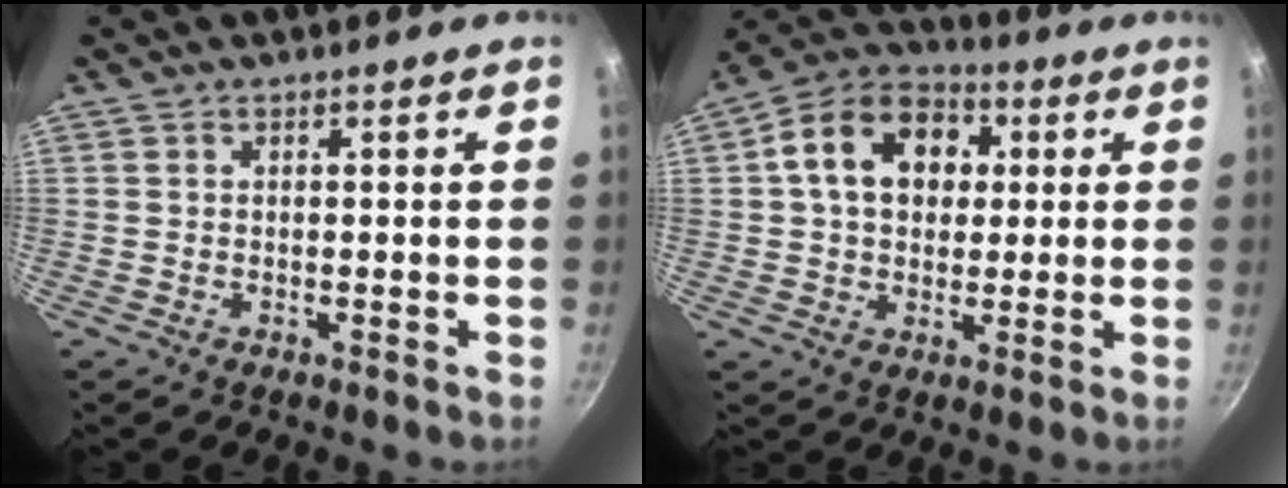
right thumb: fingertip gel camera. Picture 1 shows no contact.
{"total": 14.4, "force": [3.0, 10.7, 9.1], "torque": [-0.124, 0.023, 0.033]}